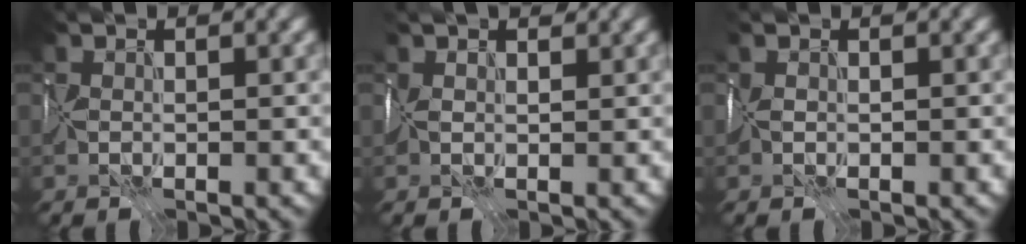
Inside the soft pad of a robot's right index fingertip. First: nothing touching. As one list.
[{"total": 2.7, "force": [1.6, 1.3, 1.7], "torque": [-0.030, 0.010, 0.026]}, {"total": 0.8, "force": [0.0, 0.5, 0.7], "torque": [-0.022, 0.003, -0.001]}]